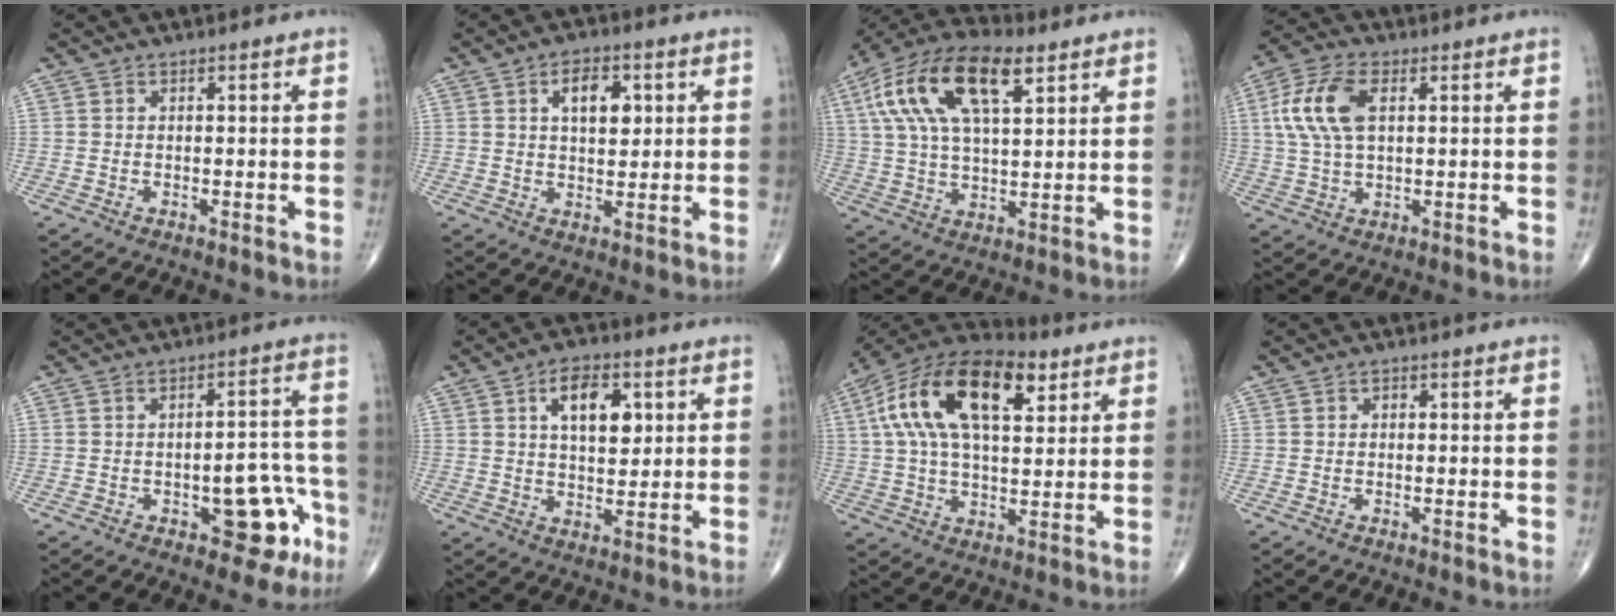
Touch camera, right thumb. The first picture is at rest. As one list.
[{"total": 7.3, "force": [2.2, 4.1, 5.6], "torque": [-0.061, -0.008, 0.033]}, {"total": 18.6, "force": [7.5, 8.2, 14.9], "torque": [-0.282, 0.009, 0.132]}, {"total": 11.0, "force": [2.6, 5.8, 9.0], "torque": [-0.193, 0.009, 0.048]}, {"total": 11.1, "force": [-4.7, 5.3, 8.6], "torque": [-0.065, 0.040, -0.052]}, {"total": 10.2, "force": [3.2, 5.7, 7.8], "torque": [-0.094, -0.009, 0.049]}, {"total": 21.8, "force": [7.6, 11.0, 17.2], "torque": [-0.308, 0.014, 0.125]}, {"total": 0.9, "force": [0.0, 0.8, 0.5], "torque": [0.004, 0.001, -0.003]}]